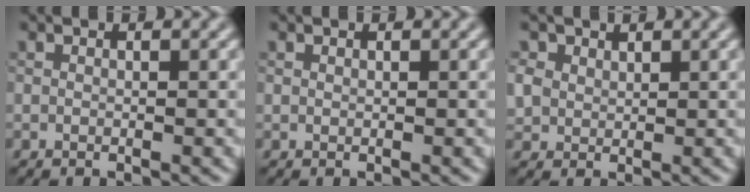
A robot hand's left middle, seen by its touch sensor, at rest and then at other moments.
{"total": 0.0}
{"total": 2.2, "force": [1.1, 1.8, 0.7], "torque": [-0.023, -0.001, 0.027]}